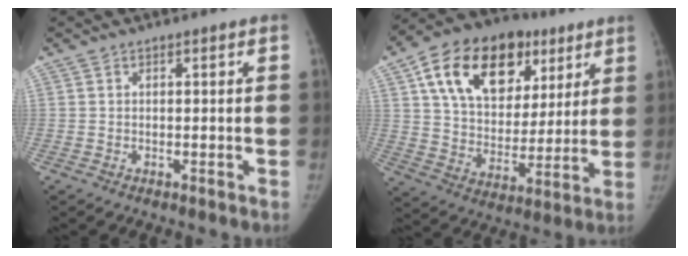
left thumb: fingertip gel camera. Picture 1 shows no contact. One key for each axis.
{"total": 24.4, "fx": 11.0, "fy": 15.9, "fz": 15.0, "tx": -0.217, "ty": 0.000, "tz": 0.179}